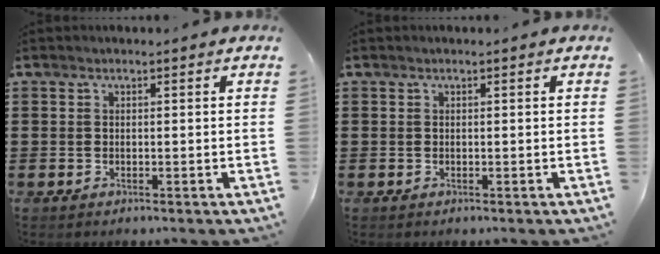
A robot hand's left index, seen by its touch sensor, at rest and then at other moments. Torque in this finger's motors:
{"motor_torque": [0.01, 0.06, 0.01, 0.02]}